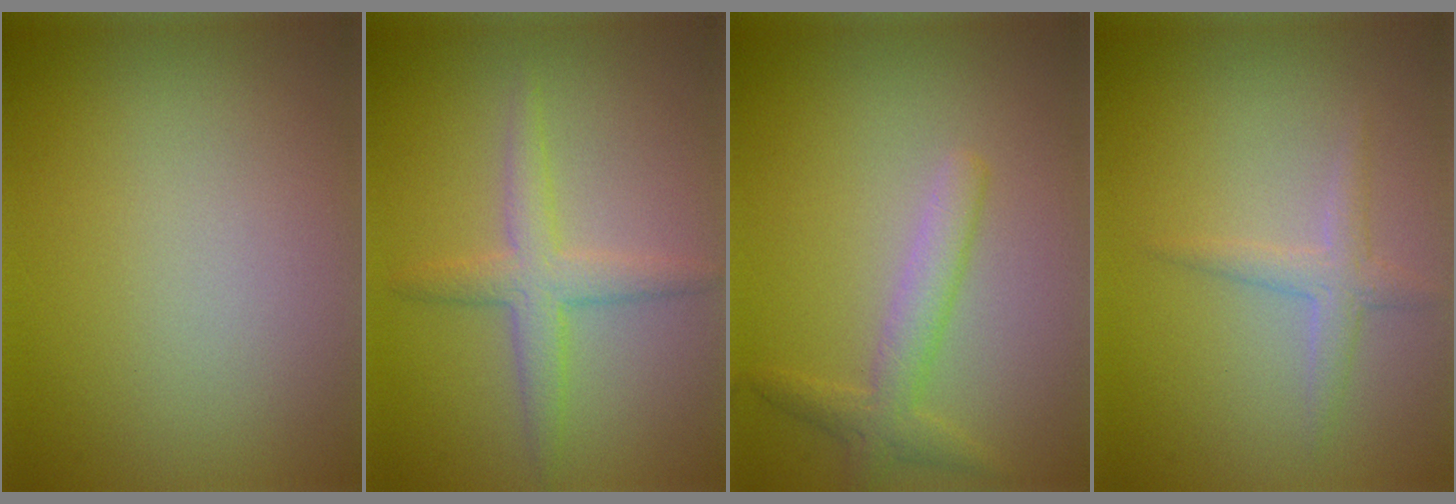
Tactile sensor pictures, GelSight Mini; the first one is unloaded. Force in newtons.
{"total": 2.9, "press": 2.9, "slide": 0.1}
{"total": 2.5, "press": 2.5, "slide": 0.1}
{"total": 1.8, "press": 1.8, "slide": 0.1}